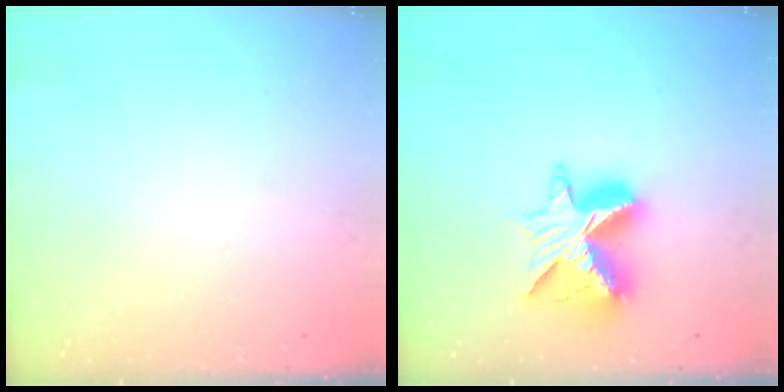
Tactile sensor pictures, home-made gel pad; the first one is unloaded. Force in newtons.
{"total": 12.1, "press": 12.0, "slide": 1.0}